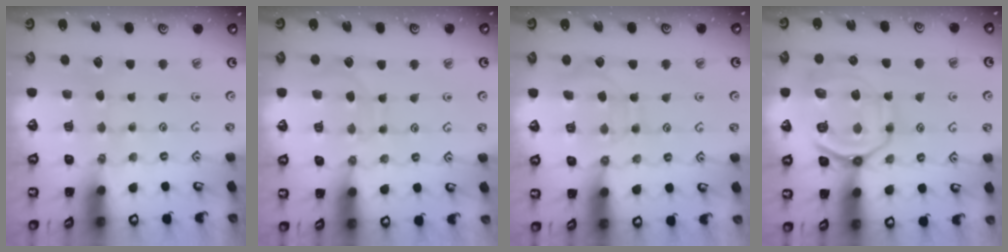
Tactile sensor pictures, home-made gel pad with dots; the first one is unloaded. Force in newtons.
{"total": 7.2, "press": 7.1, "slide": 0.6}
{"total": 9.0, "press": 9.0, "slide": 1.0}
{"total": 13.7, "press": 13.6, "slide": 1.5}